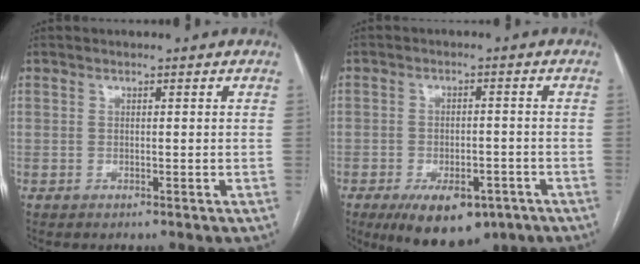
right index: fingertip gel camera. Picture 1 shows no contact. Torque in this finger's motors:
{"motor_torque": [0.47, -0.32, 0.06, -0.02]}